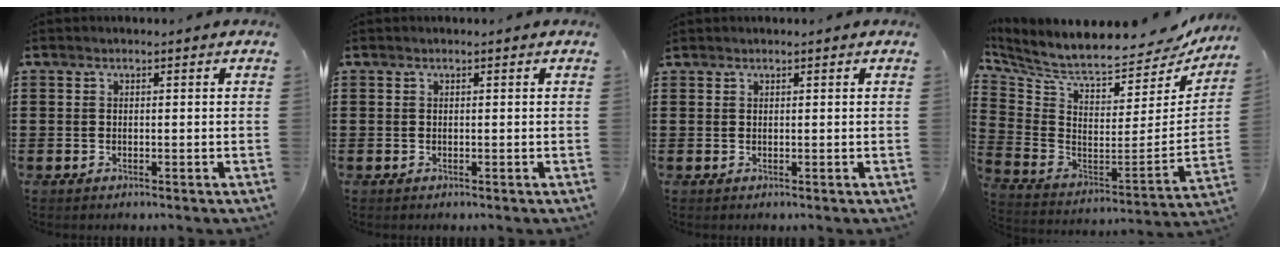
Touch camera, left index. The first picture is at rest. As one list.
[{"total": 0.0}, {"total": 0.5, "force": [0.5, 0.1, 0.0], "torque": [-0.002, 0.000, 0.011]}, {"total": 6.9, "force": [6.0, 1.2, 3.1], "torque": [-0.091, -0.062, 0.099]}]